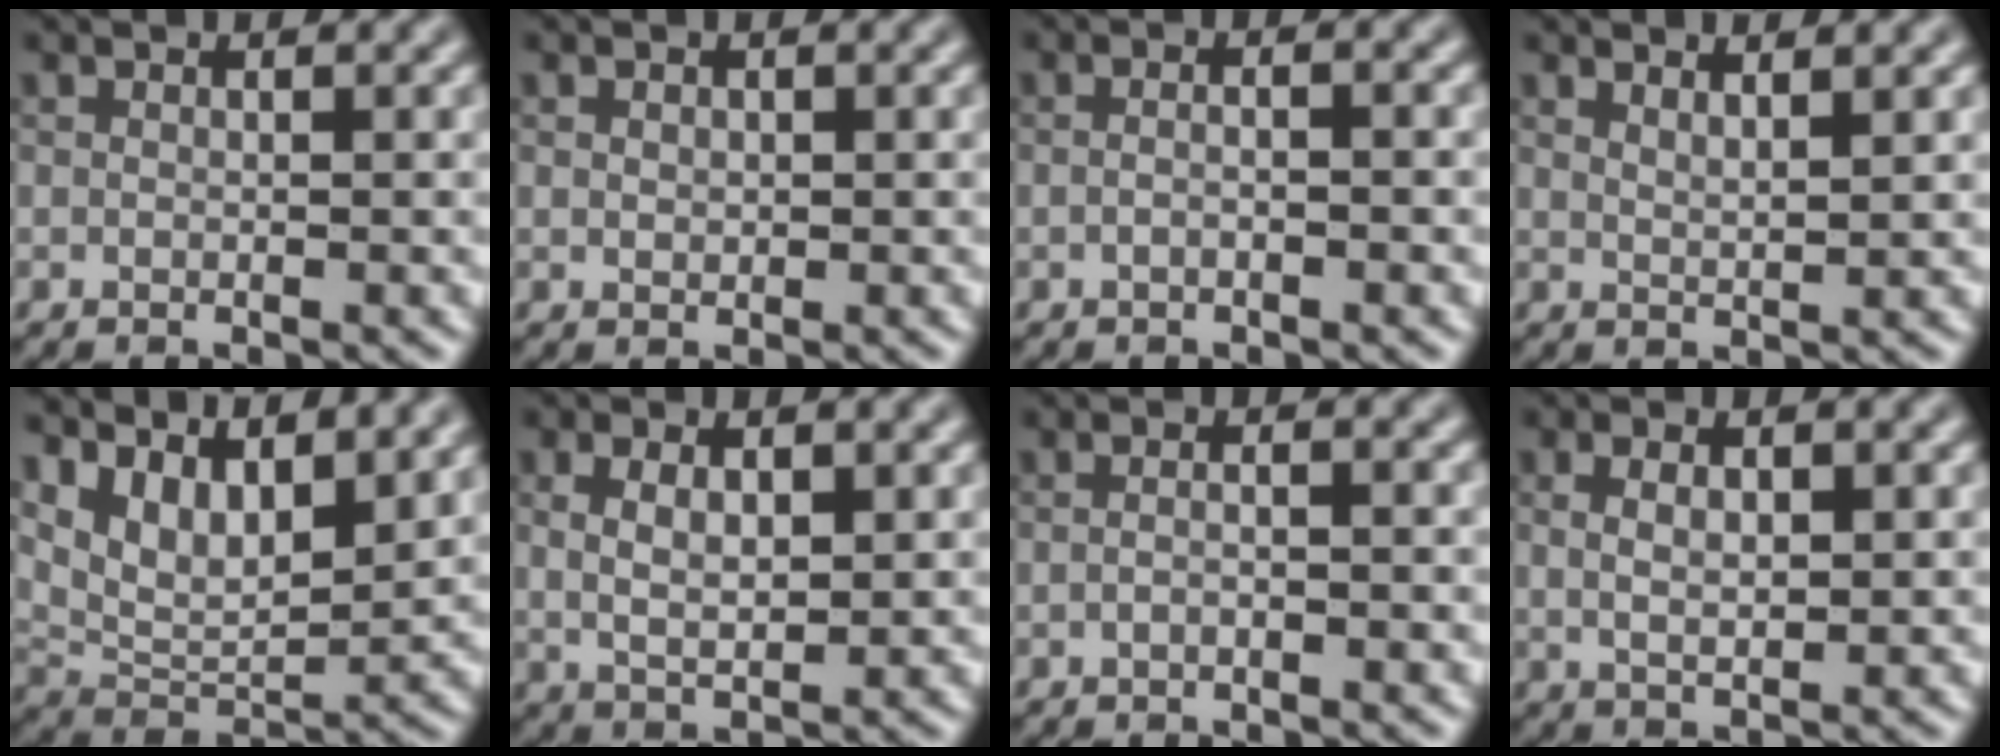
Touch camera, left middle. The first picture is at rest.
{"total": 0.6, "force": [0.2, 0.5, 0.3], "torque": [-0.005, -0.002, 0.003]}
{"total": 2.3, "force": [0.1, 1.1, 2.0], "torque": [-0.013, 0.004, -0.022]}
{"total": 2.1, "force": [1.5, 0.6, 1.3], "torque": [-0.007, 0.004, 0.014]}
{"total": 6.8, "force": [3.8, 3.3, 4.5], "torque": [-0.085, -0.014, 0.075]}
{"total": 3.9, "force": [1.0, 1.8, 3.3], "torque": [-0.070, -0.002, 0.022]}
{"total": 1.9, "force": [-0.2, 0.8, 1.7], "torque": [-0.012, -0.003, -0.020]}
{"total": 3.4, "force": [0.8, 1.5, 2.9], "torque": [-0.056, 0.000, 0.018]}